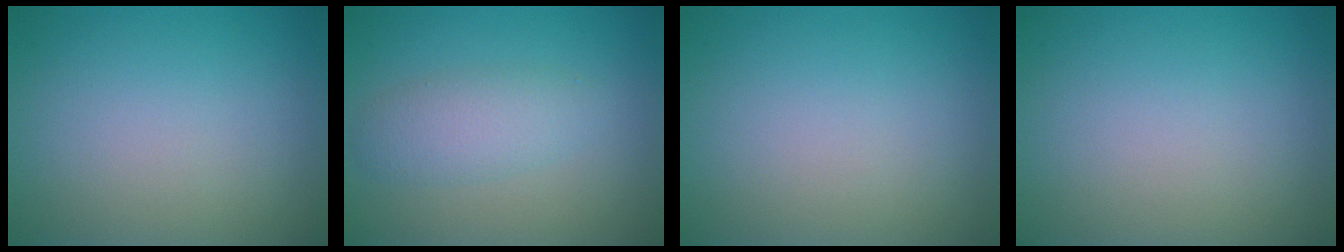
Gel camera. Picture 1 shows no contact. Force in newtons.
{"total": 2.9, "press": 2.9, "slide": 0.1}
{"total": 0.0}
{"total": 0.0}